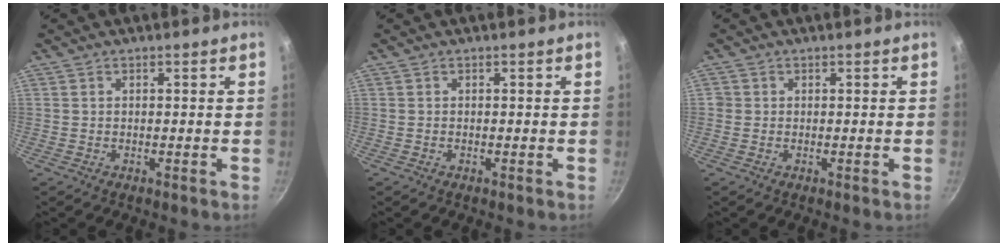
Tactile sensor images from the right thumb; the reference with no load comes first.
{"total": 0.0}
{"total": 1.0, "force": [-0.1, 1.0, 0.2], "torque": [0.004, 0.003, -0.003]}